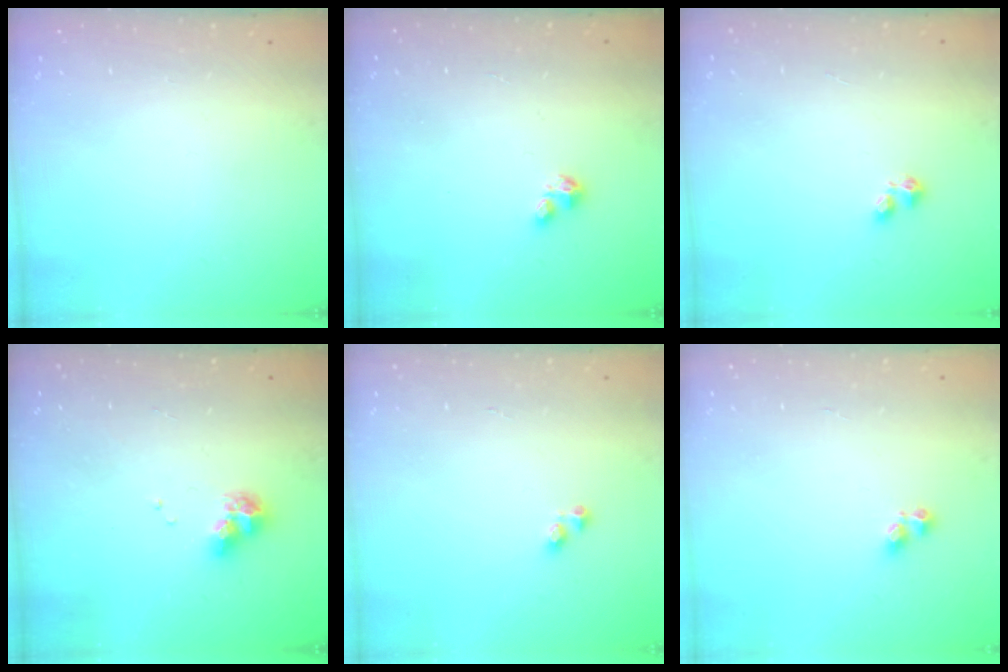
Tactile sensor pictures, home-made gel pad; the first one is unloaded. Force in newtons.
{"total": 1.6, "press": 1.6, "slide": 0.4}
{"total": 2.4, "press": 2.3, "slide": 0.6}
{"total": 8.3, "press": 8.3, "slide": 1.1}
{"total": 2.2, "press": 2.2, "slide": 0.3}
{"total": 4.0, "press": 3.9, "slide": 0.5}